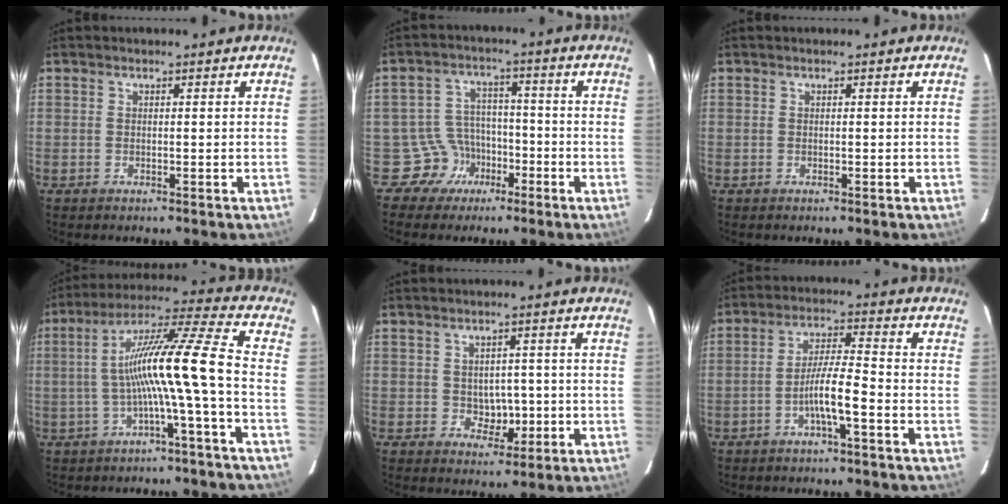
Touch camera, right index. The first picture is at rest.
{"total": 6.2, "force": [-3.1, 5.3, -0.7], "torque": [0.020, 0.019, -0.049]}
{"total": 0.0}
{"total": 12.2, "force": [-2.0, -1.5, 12.0], "torque": [-0.208, 0.031, -0.038]}
{"total": 4.0, "force": [-0.5, 3.0, 2.6], "torque": [-0.027, 0.004, 0.000]}
{"total": 6.5, "force": [-2.7, 0.2, 5.9], "torque": [-0.112, 0.010, -0.048]}